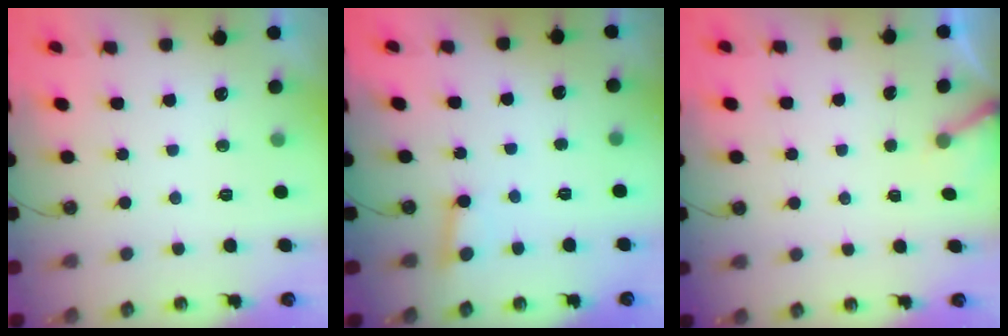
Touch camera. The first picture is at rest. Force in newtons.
{"total": 2.6, "press": 2.5, "slide": 0.8}
{"total": 2.7, "press": 2.7, "slide": 0.2}